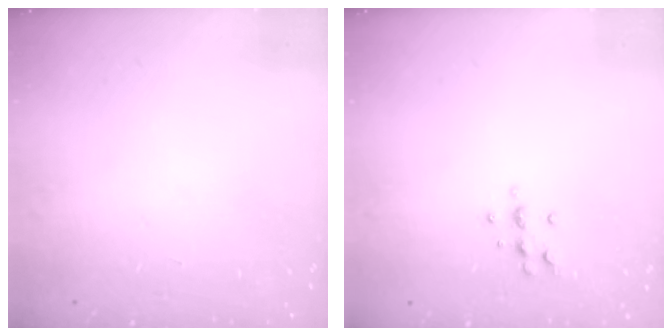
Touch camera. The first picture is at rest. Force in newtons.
{"total": 7.5, "press": 7.4, "slide": 1.3}